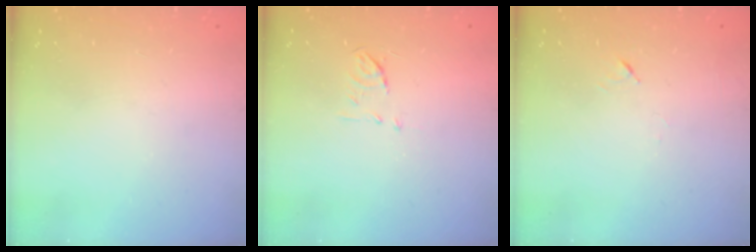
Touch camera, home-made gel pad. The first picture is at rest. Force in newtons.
{"total": 5.3, "press": 5.2, "slide": 0.8}
{"total": 4.2, "press": 4.1, "slide": 0.7}